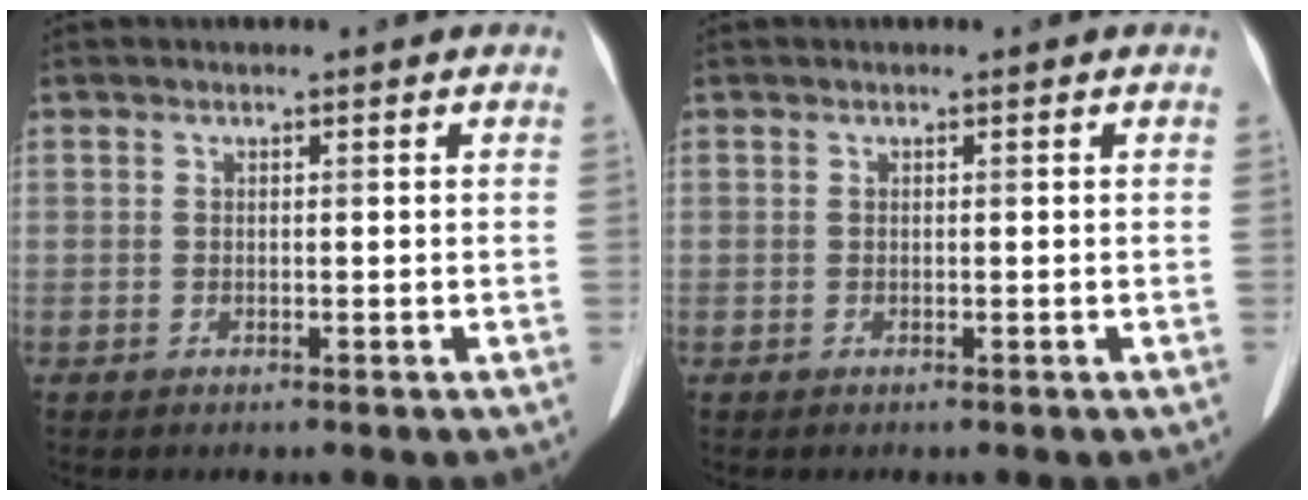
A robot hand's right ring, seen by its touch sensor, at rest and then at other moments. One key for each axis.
{"total": 0.0}